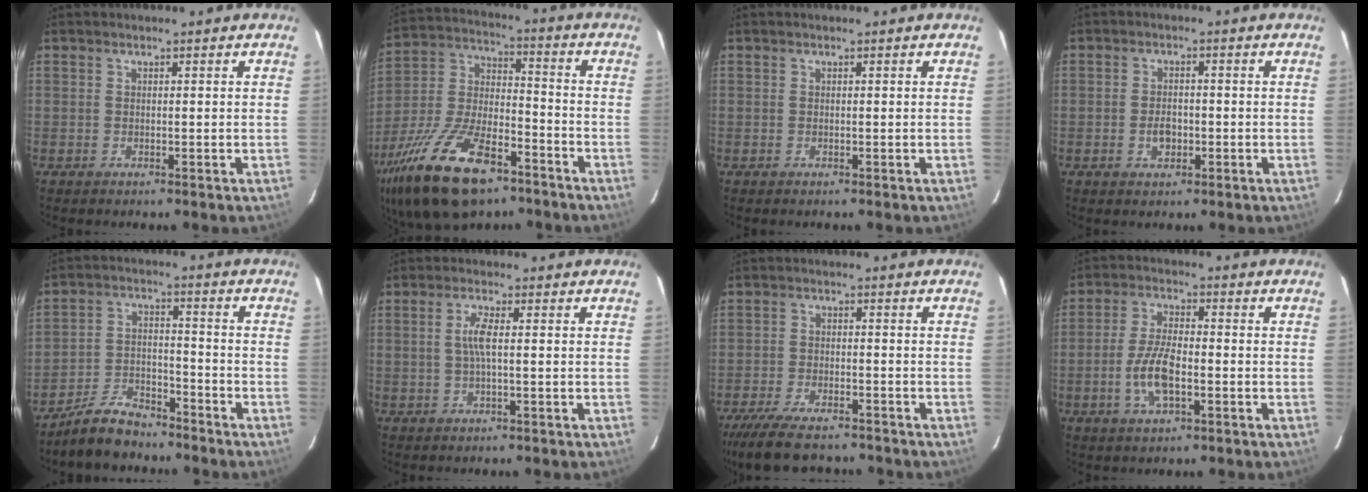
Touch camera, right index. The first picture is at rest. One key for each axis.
{"total": 24.1, "fx": -15.0, "fy": 10.3, "fz": 15.8, "tx": -0.325, "ty": -0.020, "tz": -0.259}
{"total": 0.0}
{"total": 3.4, "fx": -1.0, "fy": 2.3, "fz": 2.3, "tx": -0.043, "ty": 0.003, "tz": -0.015}
{"total": 8.4, "fx": -7.3, "fy": 3.2, "fz": 2.8, "tx": -0.075, "ty": 0.020, "tz": -0.127}
{"total": 3.2, "fx": 0.0, "fy": 0.2, "fz": 3.2, "tx": -0.066, "ty": 0.002, "tz": 0.001}
{"total": 13.1, "fx": -10.9, "fy": 3.8, "fz": 6.1, "tx": -0.141, "ty": -0.029, "tz": -0.182}
{"total": 8.0, "fx": -2.5, "fy": 3.1, "fz": 7.0, "tx": -0.147, "ty": 0.002, "tz": -0.047}